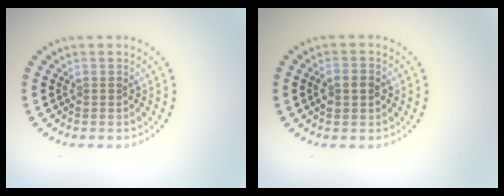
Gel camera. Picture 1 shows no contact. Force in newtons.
{"total": 2.5, "press": 2.5, "slide": 0.2}